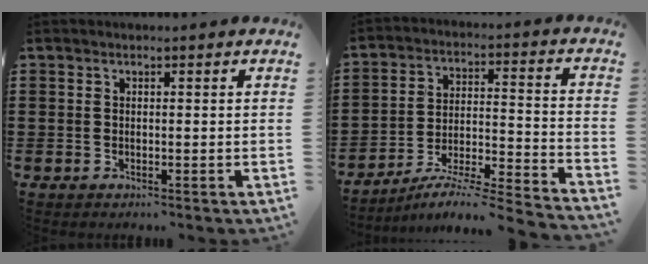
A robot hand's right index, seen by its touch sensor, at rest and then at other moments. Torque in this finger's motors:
{"motor_torque": [1.08, 1.06, 0.34, 0.14]}